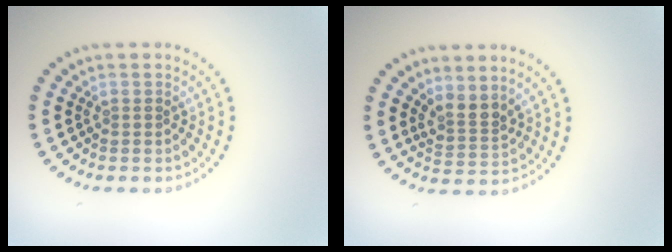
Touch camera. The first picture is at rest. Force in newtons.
{"total": 2.4, "press": 1.8, "slide": 1.6}